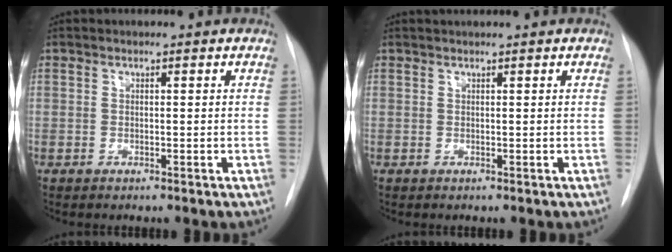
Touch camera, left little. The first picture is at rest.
{"total": 1.0, "force": [0.9, -0.2, 0.4], "torque": [-0.006, 0.012, 0.022]}